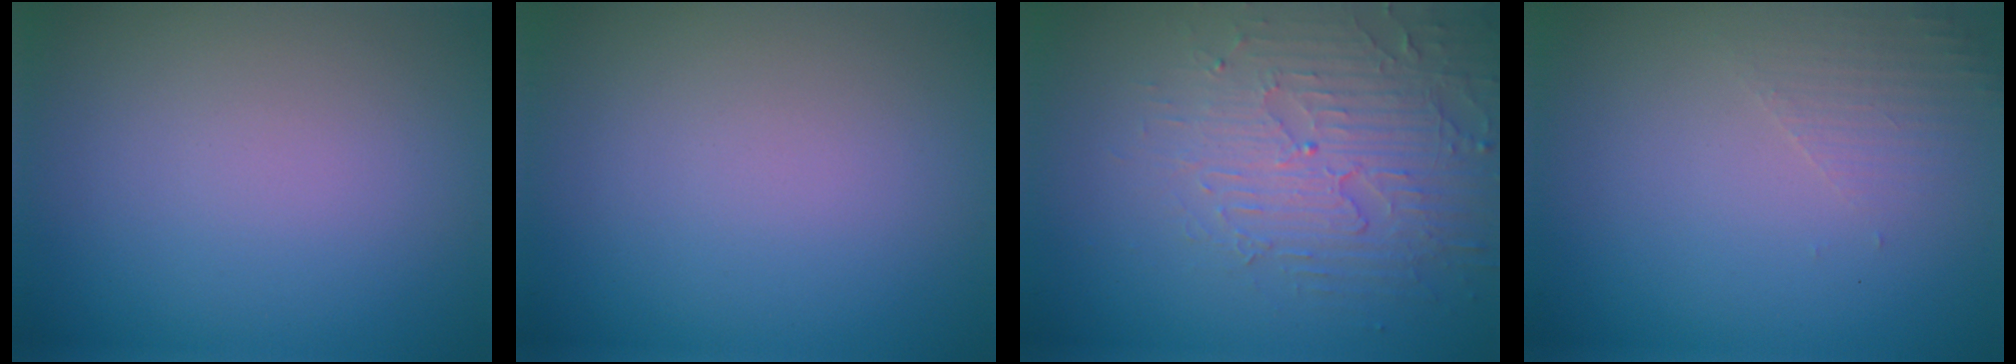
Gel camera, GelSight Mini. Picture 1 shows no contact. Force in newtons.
{"total": 0.0}
{"total": 4.1, "press": 4.1, "slide": 0.4}
{"total": 1.6, "press": 1.6, "slide": 0.4}